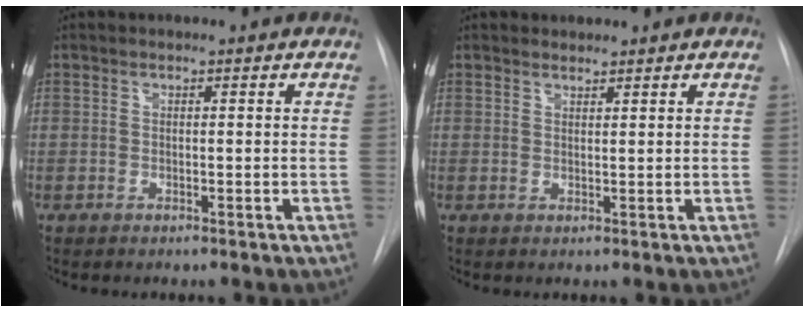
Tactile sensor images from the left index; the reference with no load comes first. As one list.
[{"total": 1.1, "force": [1.1, 0.4, -0.1], "torque": [0.000, 0.001, 0.017]}]